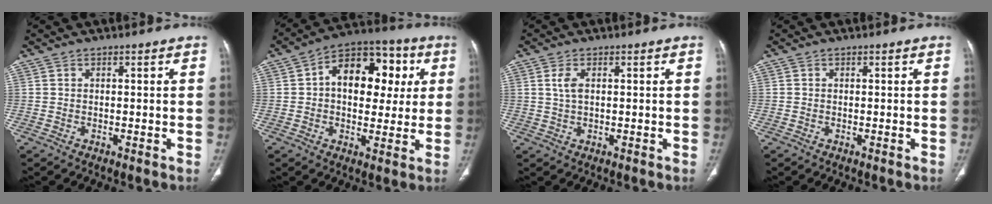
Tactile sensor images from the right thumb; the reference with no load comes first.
{"total": 15.9, "force": [3.0, 10.5, 11.5], "torque": [-0.117, 0.021, 0.038]}
{"total": 2.8, "force": [0.8, 1.4, 2.3], "torque": [-0.054, 0.003, 0.017]}
{"total": 0.0}